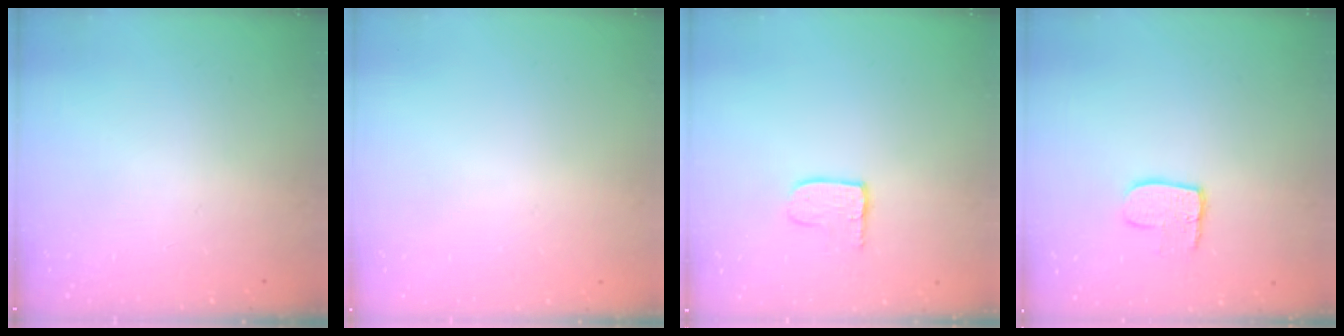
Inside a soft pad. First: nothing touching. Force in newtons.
{"total": 0.0}
{"total": 5.7, "press": 5.7, "slide": 0.5}
{"total": 8.0, "press": 8.0, "slide": 0.7}